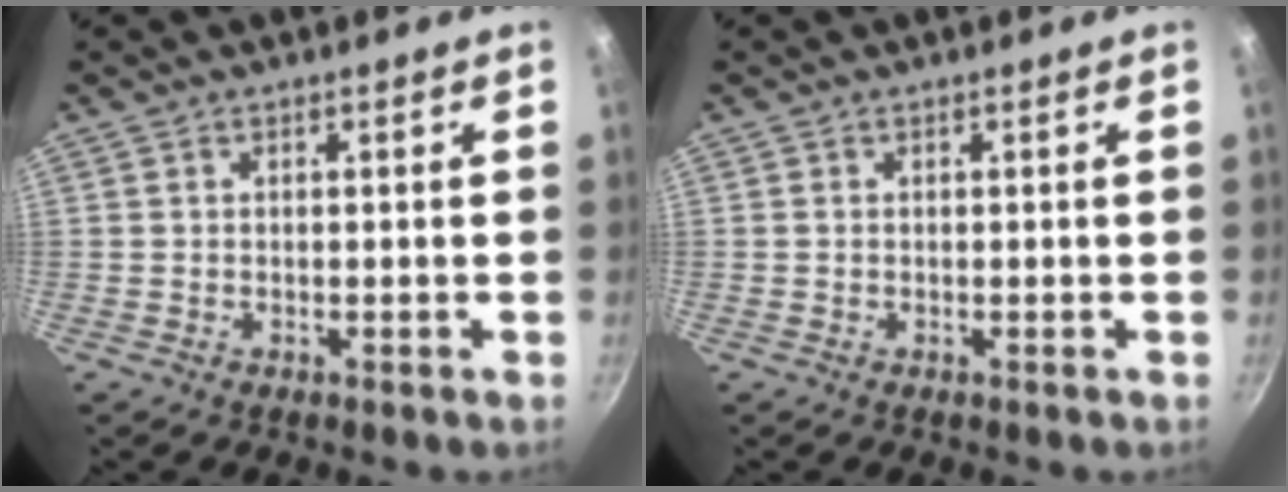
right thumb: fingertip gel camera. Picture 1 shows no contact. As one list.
[{"total": 0.0}]